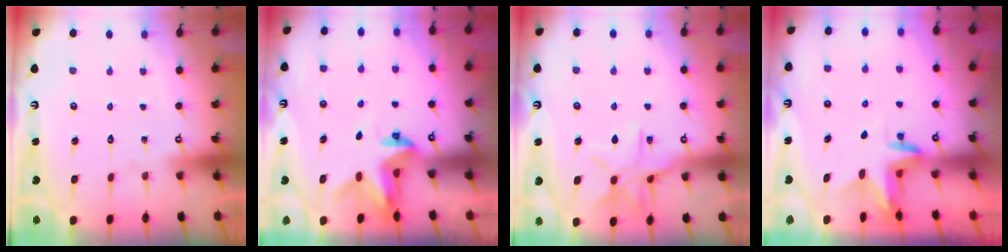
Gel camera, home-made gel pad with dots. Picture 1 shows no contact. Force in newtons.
{"total": 3.2, "press": 3.2, "slide": 0.1}
{"total": 11.2, "press": 11.2, "slide": 0.9}
{"total": 3.2, "press": 3.2, "slide": 0.3}